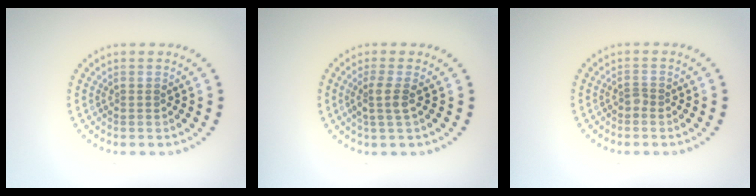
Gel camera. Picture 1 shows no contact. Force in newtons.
{"total": 1.9, "press": 1.5, "slide": 1.1}
{"total": 0.8, "press": 0.6, "slide": 0.6}